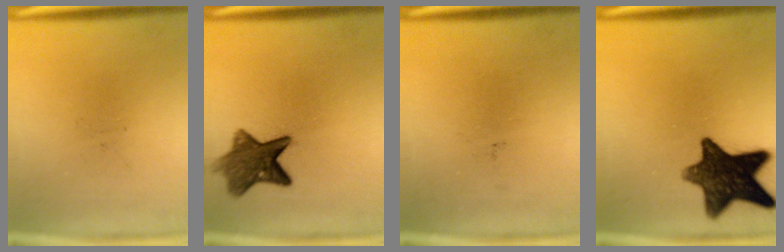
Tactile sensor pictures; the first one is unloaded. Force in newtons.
{"total": 8.1}
{"total": 0.0}
{"total": 13.3}